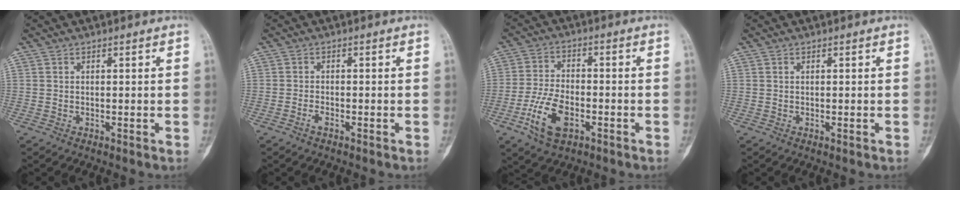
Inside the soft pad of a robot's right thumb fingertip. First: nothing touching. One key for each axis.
{"total": 1.5, "fx": -1.0, "fy": 0.6, "fz": 0.9, "tx": -0.023, "ty": 0.005, "tz": -0.019}
{"total": 9.9, "fx": -4.1, "fy": 5.2, "fz": 7.4, "tx": -0.151, "ty": 0.014, "tz": -0.075}
{"total": 0.6, "fx": -0.1, "fy": 0.2, "fz": 0.5, "tx": -0.011, "ty": 0.000, "tz": 0.001}